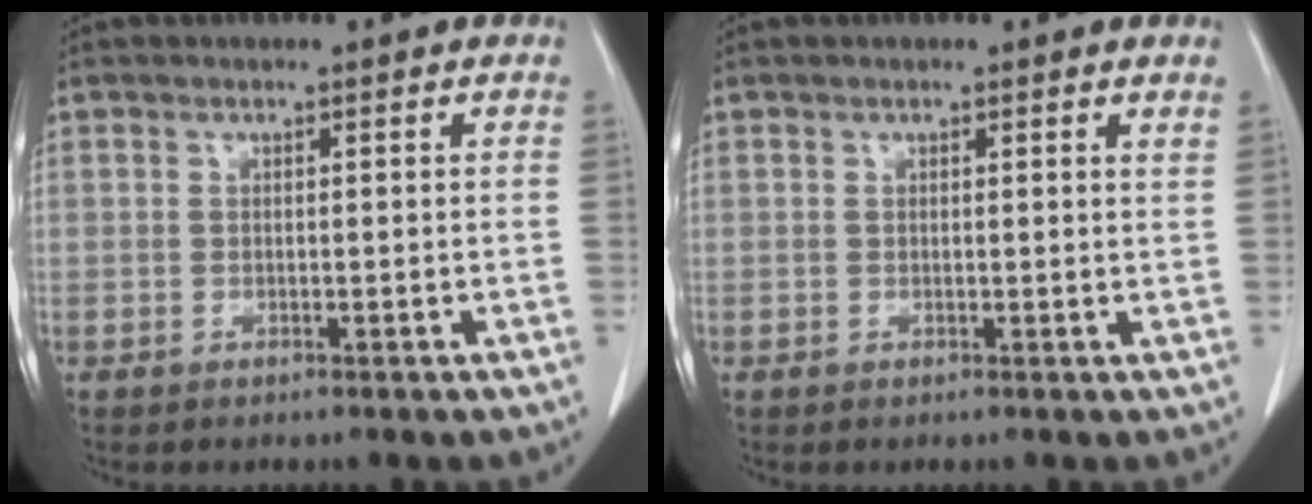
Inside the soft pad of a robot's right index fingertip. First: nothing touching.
{"total": 1.0, "force": [0.9, 0.0, 0.3], "torque": [-0.011, -0.004, 0.004]}